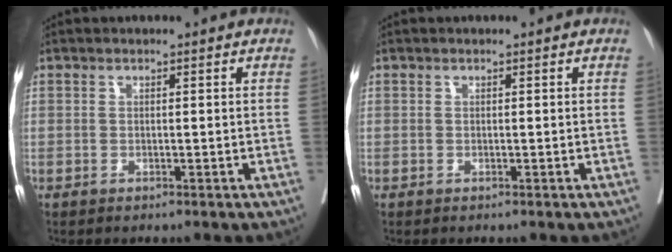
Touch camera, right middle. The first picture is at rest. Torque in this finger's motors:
{"motor_torque": [0.00, 0.00, 0.00, 0.00]}